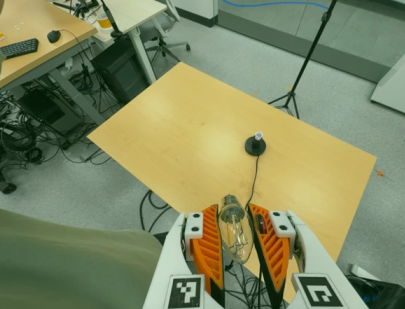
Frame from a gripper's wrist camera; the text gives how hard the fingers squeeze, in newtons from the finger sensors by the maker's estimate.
{"total": 15.3, "left": 15.3, "right": 15.4}